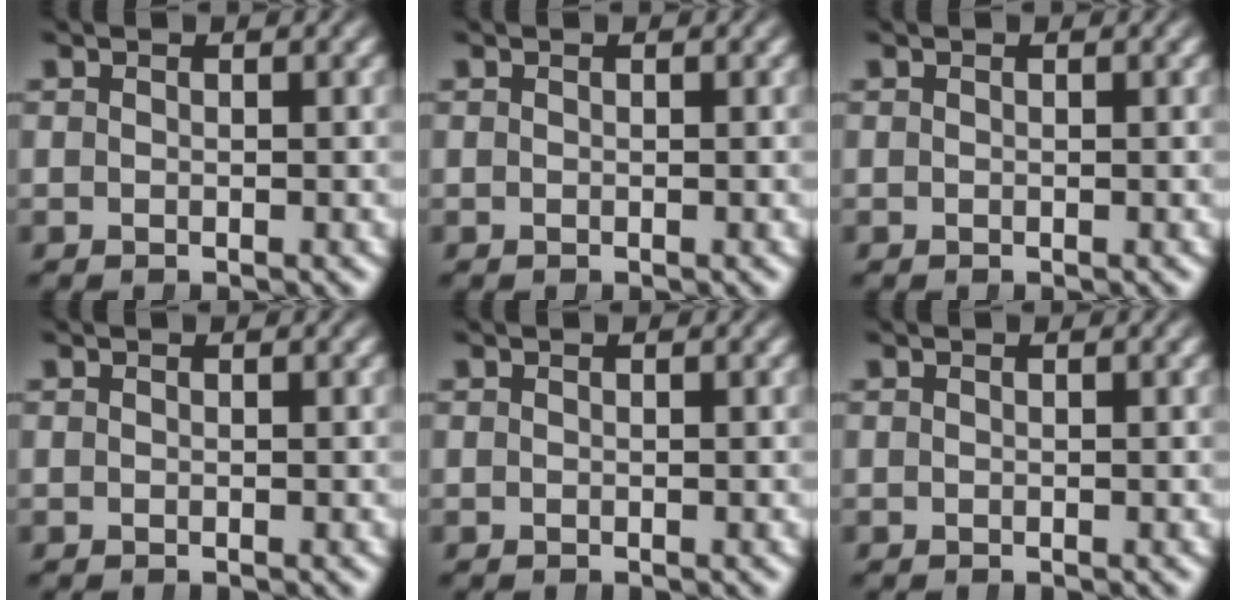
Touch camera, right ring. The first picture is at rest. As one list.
[{"total": 0.0}, {"total": 0.0}, {"total": 0.0}, {"total": 0.0}, {"total": 0.0}]